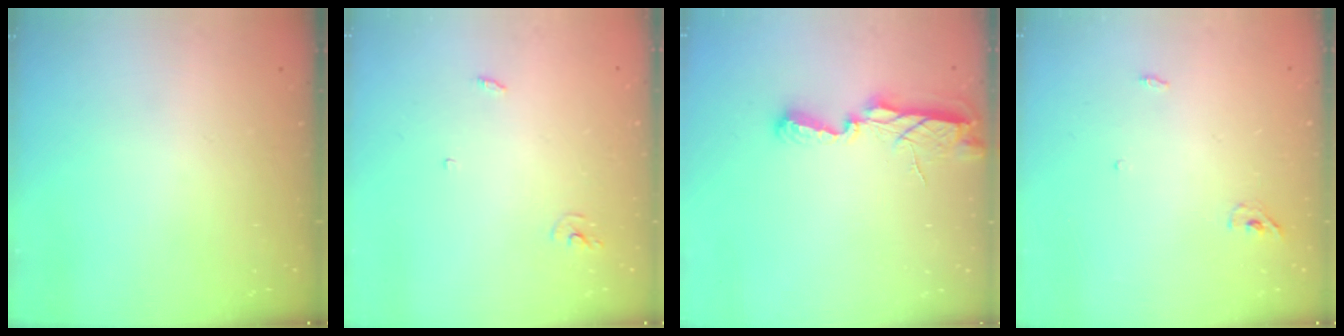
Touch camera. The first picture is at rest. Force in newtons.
{"total": 2.9, "press": 2.9, "slide": 0.2}
{"total": 7.3, "press": 7.3, "slide": 0.5}
{"total": 3.7, "press": 3.6, "slide": 1.0}